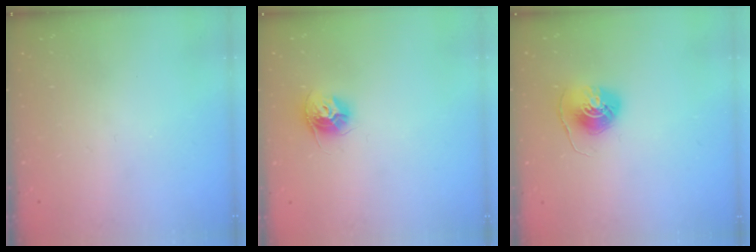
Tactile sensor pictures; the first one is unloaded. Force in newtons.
{"total": 10.5, "press": 10.4, "slide": 0.8}
{"total": 7.8, "press": 7.8, "slide": 0.3}